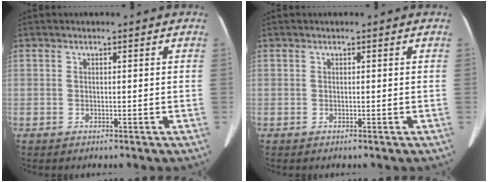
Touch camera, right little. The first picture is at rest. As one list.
[{"total": 0.0}]